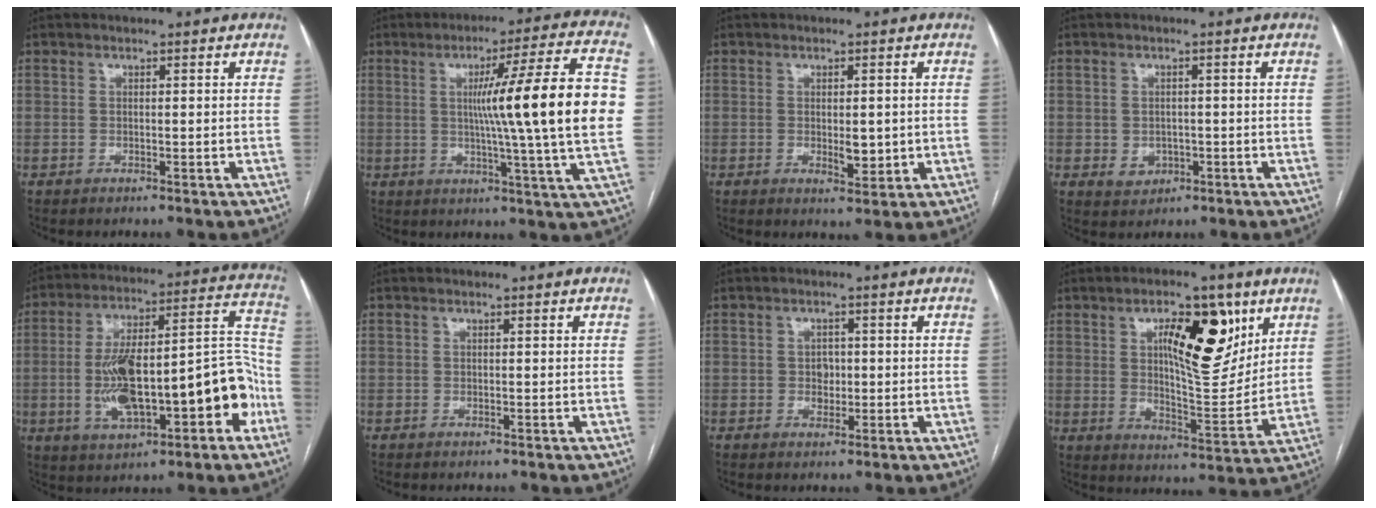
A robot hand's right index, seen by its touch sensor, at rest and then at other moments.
{"total": 19.2, "force": [1.6, -1.8, 19.0], "torque": [-0.270, 0.001, 0.009]}
{"total": 3.4, "force": [-0.2, 1.5, 3.1], "torque": [-0.046, -0.005, 0.003]}
{"total": 2.9, "force": [-0.7, 2.7, 0.9], "torque": [-0.009, 0.001, 0.001]}
{"total": 21.2, "force": [-5.5, 6.2, 19.5], "torque": [-0.291, 0.042, -0.072]}
{"total": 0.0}
{"total": 2.3, "force": [-0.1, 1.9, 1.4], "torque": [-0.016, 0.003, 0.001]}
{"total": 13.9, "force": [6.0, 4.5, 11.7], "torque": [-0.177, 0.003, 0.100]}